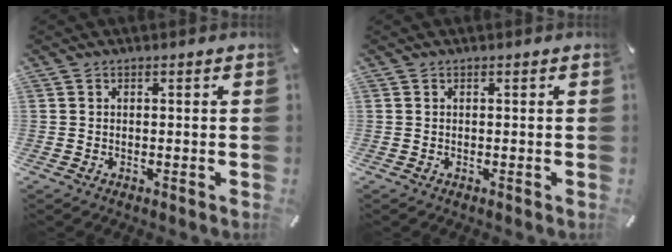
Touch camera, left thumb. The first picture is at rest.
{"total": 0.0}